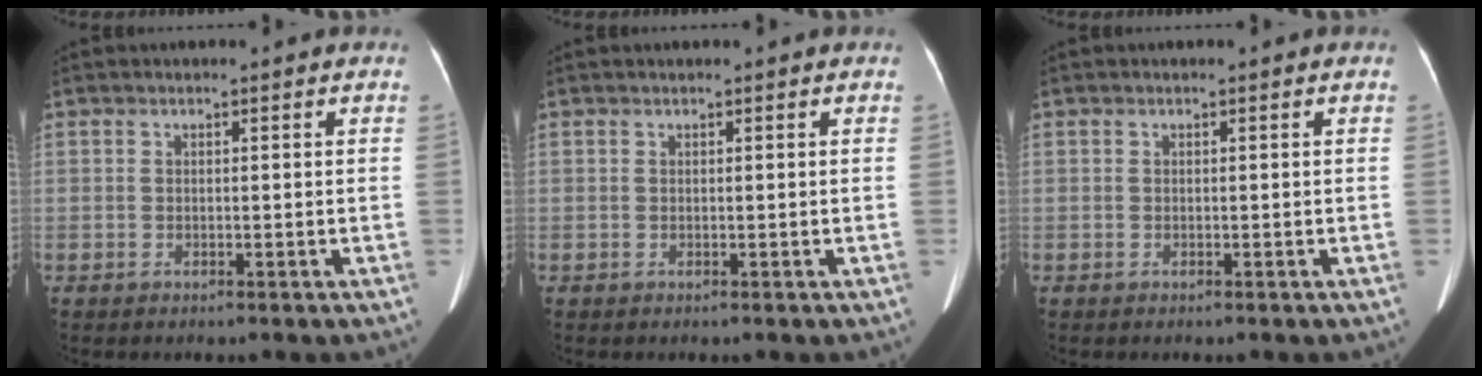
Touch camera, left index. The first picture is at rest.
{"total": 1.1, "force": [1.0, 0.0, 0.5], "torque": [-0.006, 0.020, 0.020]}
{"total": 0.0}